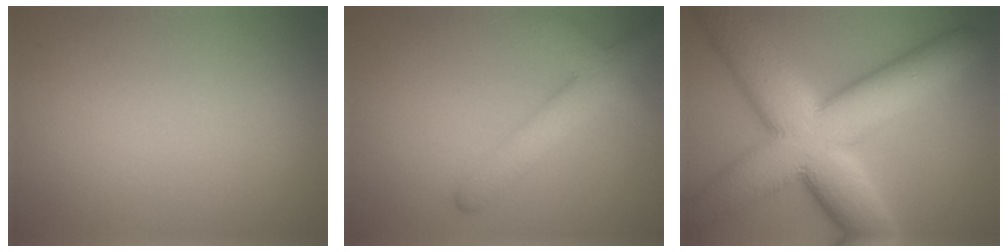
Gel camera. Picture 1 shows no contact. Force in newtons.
{"total": 4.2, "press": 4.2, "slide": 0.2}
{"total": 14.4, "press": 14.4, "slide": 0.6}